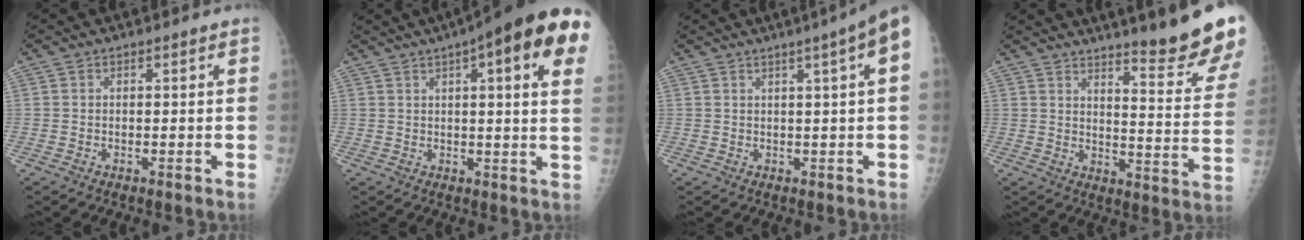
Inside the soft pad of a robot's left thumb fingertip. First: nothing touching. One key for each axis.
{"total": 20.3, "fx": 8.9, "fy": 4.4, "fz": 17.7, "tx": -0.227, "ty": 0.004, "tz": 0.104}
{"total": 6.6, "fx": 2.4, "fy": -0.3, "fz": 6.1, "tx": -0.080, "ty": 0.013, "tz": 0.031}
{"total": 17.8, "fx": 14.7, "fy": 0.7, "fz": 10.0, "tx": -0.105, "ty": -0.135, "tz": 0.186}